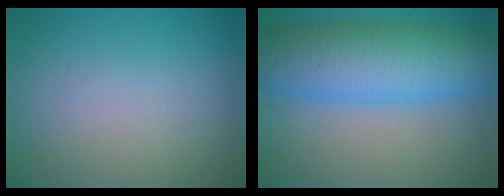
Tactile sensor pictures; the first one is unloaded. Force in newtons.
{"total": 11.6, "press": 11.6, "slide": 0.1}